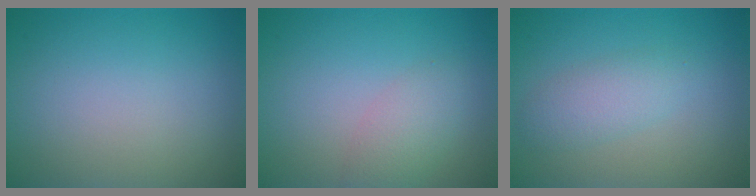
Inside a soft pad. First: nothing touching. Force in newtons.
{"total": 2.4, "press": 2.4, "slide": 0.1}
{"total": 2.5, "press": 2.5, "slide": 0.2}